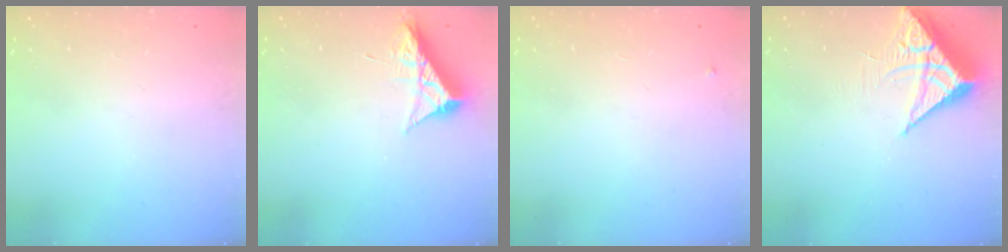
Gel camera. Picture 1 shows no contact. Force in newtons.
{"total": 8.4, "press": 8.4, "slide": 0.4}
{"total": 3.8, "press": 3.7, "slide": 0.6}
{"total": 7.7, "press": 7.7, "slide": 0.5}